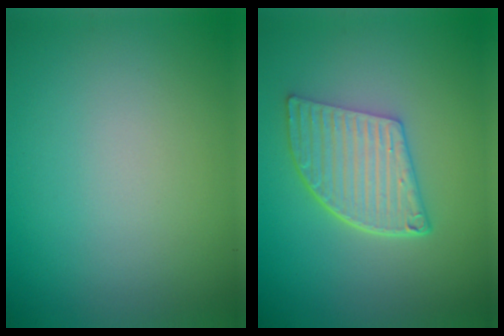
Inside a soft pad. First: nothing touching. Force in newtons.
{"total": 5.5, "press": 4.1, "slide": 3.7}